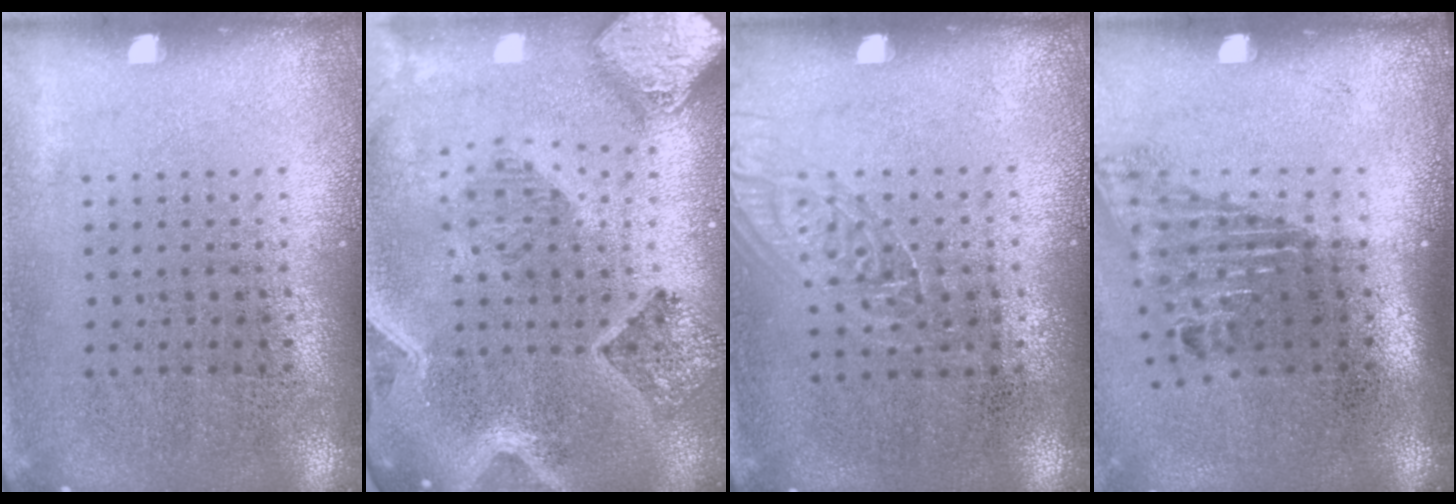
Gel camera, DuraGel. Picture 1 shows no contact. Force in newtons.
{"total": 2.9, "press": 2.6, "slide": 1.3}
{"total": 1.1, "press": 1.0, "slide": 0.5}
{"total": 1.6, "press": 1.2, "slide": 1.1}